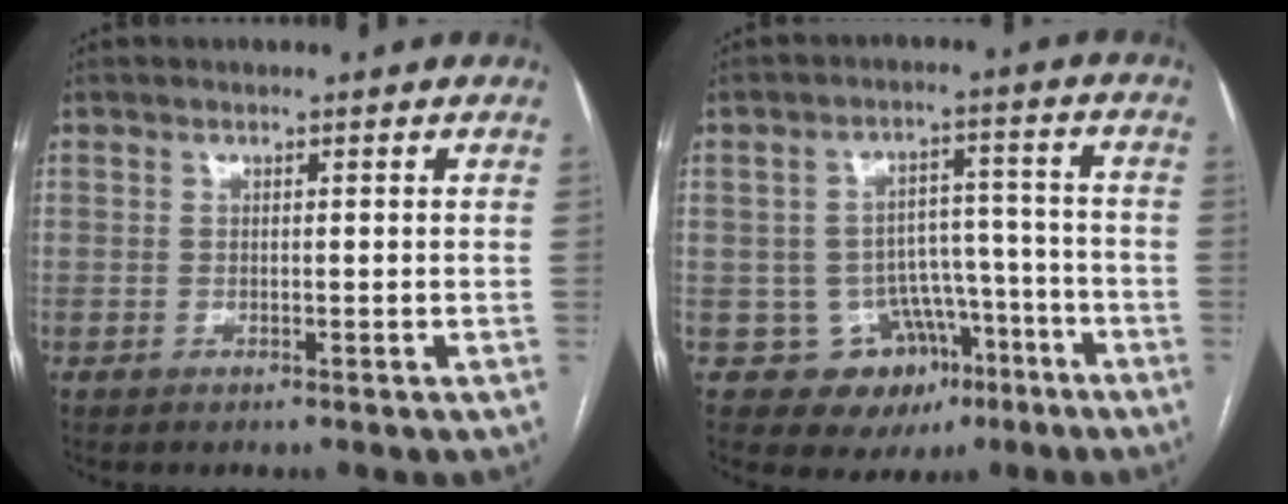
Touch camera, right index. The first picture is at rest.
{"total": 9.6, "force": [-4.7, 8.1, 2.4], "torque": [-0.012, 0.042, -0.055]}